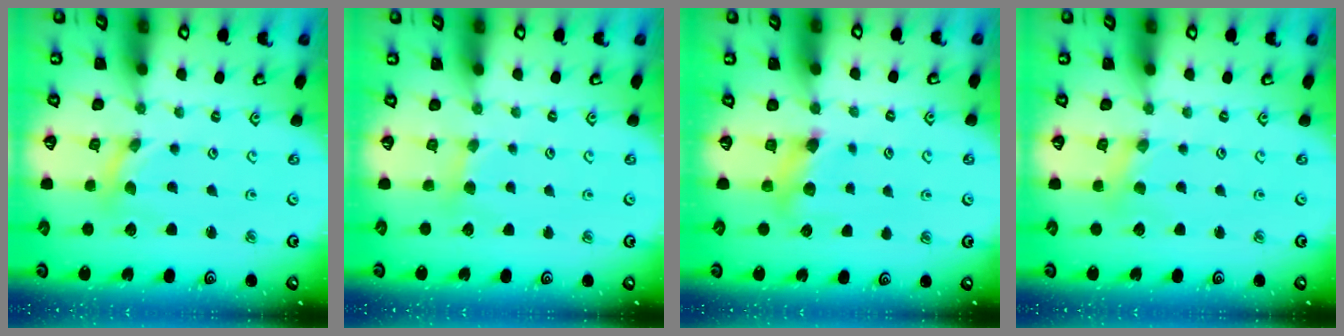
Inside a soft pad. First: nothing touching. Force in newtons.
{"total": 3.2, "press": 3.2, "slide": 0.4}
{"total": 5.7, "press": 5.7, "slide": 0.5}
{"total": 2.7, "press": 2.6, "slide": 0.5}